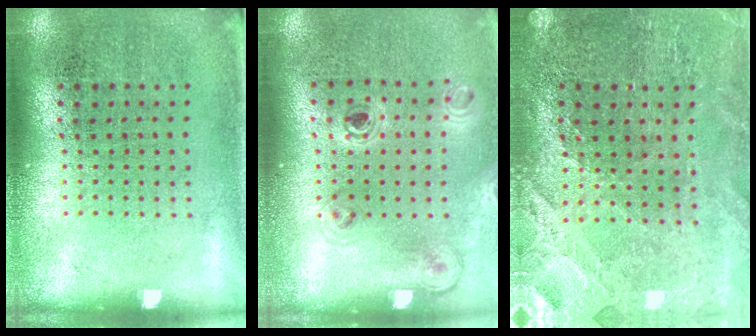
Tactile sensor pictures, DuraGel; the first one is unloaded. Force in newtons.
{"total": 1.1, "press": 1.0, "slide": 0.3}
{"total": 1.7, "press": 1.7, "slide": 0.2}